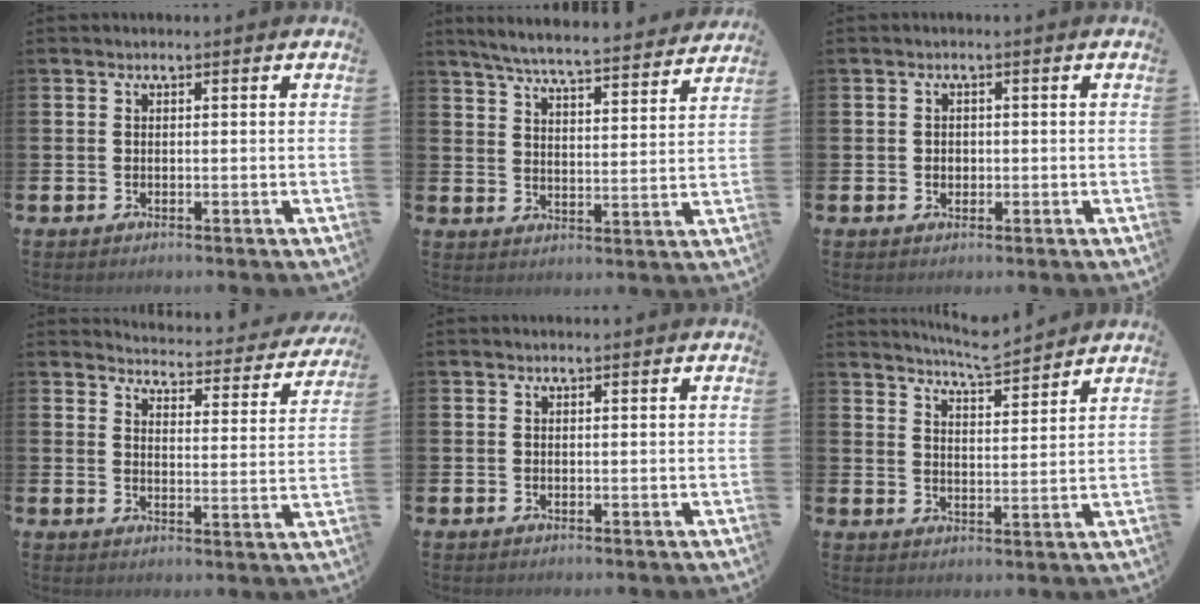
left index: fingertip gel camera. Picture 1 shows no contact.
{"total": 6.2, "force": [5.9, 0.2, 1.9], "torque": [-0.056, -0.045, 0.099]}
{"total": 1.1, "force": [0.1, 1.0, 0.4], "torque": [-0.001, 0.005, -0.003]}
{"total": 3.7, "force": [3.6, 0.6, 0.5], "torque": [-0.028, -0.033, 0.056]}
{"total": 0.0}
{"total": 6.0, "force": [6.0, -0.1, 0.8], "torque": [-0.030, -0.035, 0.108]}